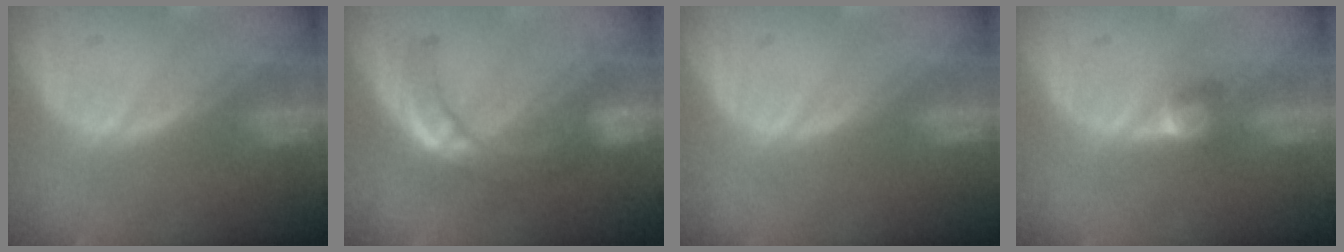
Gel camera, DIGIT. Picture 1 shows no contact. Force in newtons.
{"total": 7.7, "press": 6.5, "slide": 4.2}
{"total": 0.0}
{"total": 2.6, "press": 2.4, "slide": 1.0}